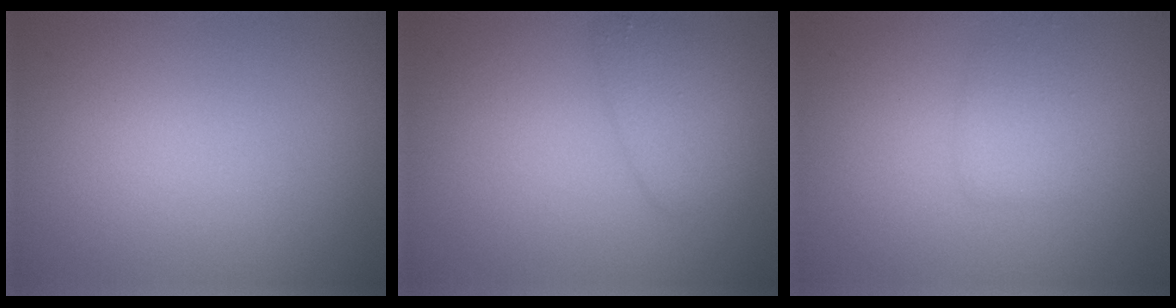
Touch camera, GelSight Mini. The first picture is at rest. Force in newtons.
{"total": 2.5, "press": 2.5, "slide": 0.2}
{"total": 1.7, "press": 1.7, "slide": 0.0}